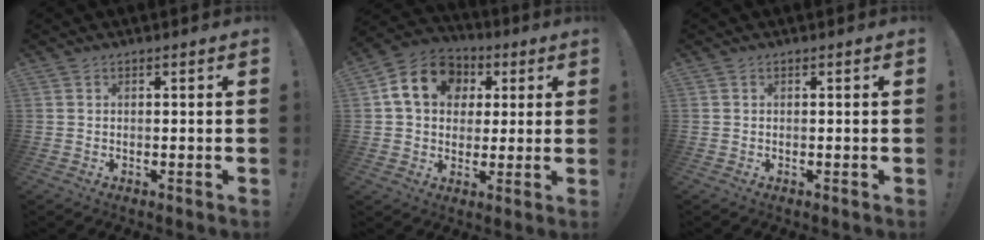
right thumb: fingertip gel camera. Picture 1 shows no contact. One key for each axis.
{"total": 14.9, "fx": 4.4, "fy": 11.8, "fz": 7.9, "tx": -0.114, "ty": -0.002, "tz": 0.089}
{"total": 0.0}